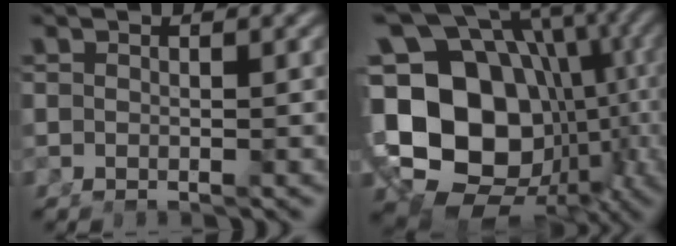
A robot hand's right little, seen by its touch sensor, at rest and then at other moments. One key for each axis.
{"total": 27.4, "fx": -3.6, "fy": 21.0, "fz": 17.2, "tx": -0.305, "ty": -0.086, "tz": -0.032}